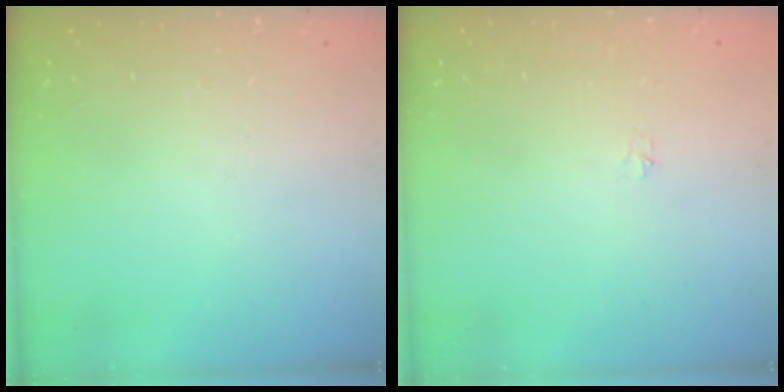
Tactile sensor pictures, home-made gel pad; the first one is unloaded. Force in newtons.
{"total": 3.1, "press": 3.0, "slide": 0.4}